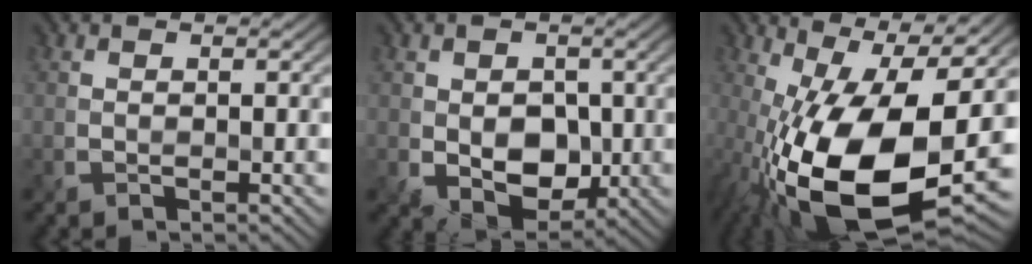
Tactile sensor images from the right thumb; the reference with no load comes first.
{"total": 5.3, "force": [-0.2, 4.1, 3.4], "torque": [-0.063, -0.011, -0.003]}
{"total": 18.8, "force": [-5.1, 7.7, 16.4], "torque": [-0.297, -0.014, -0.085]}